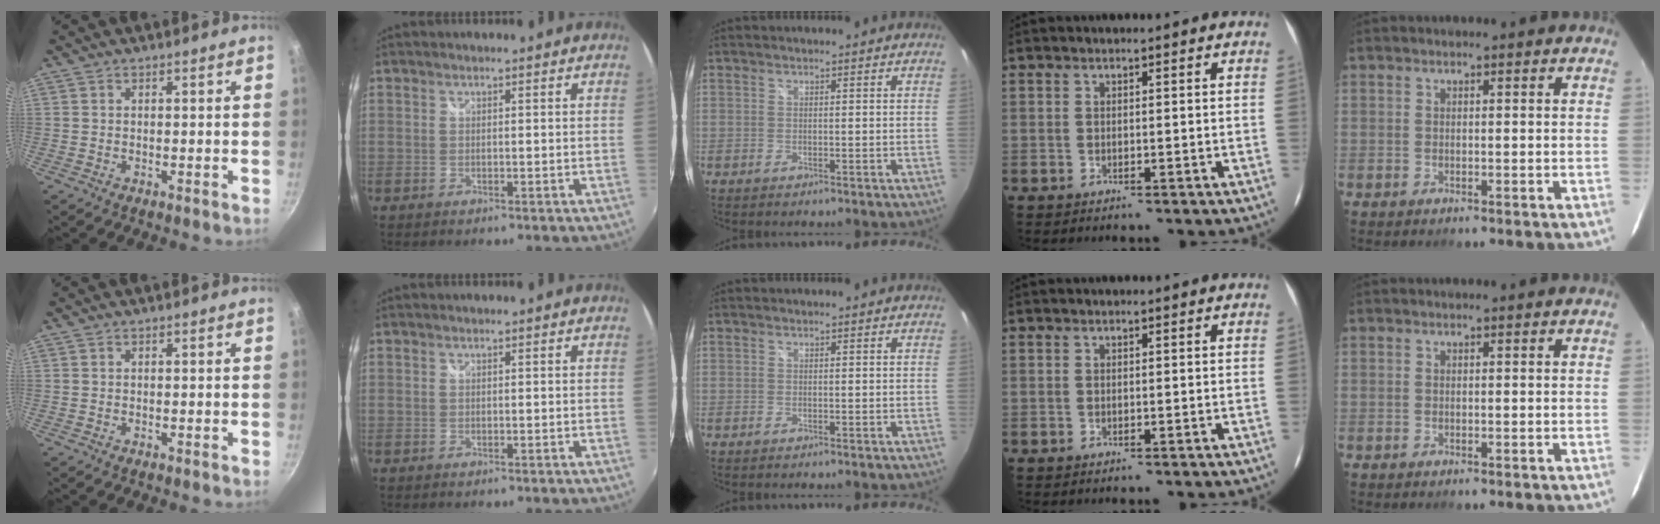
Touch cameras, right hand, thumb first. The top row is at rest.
{}